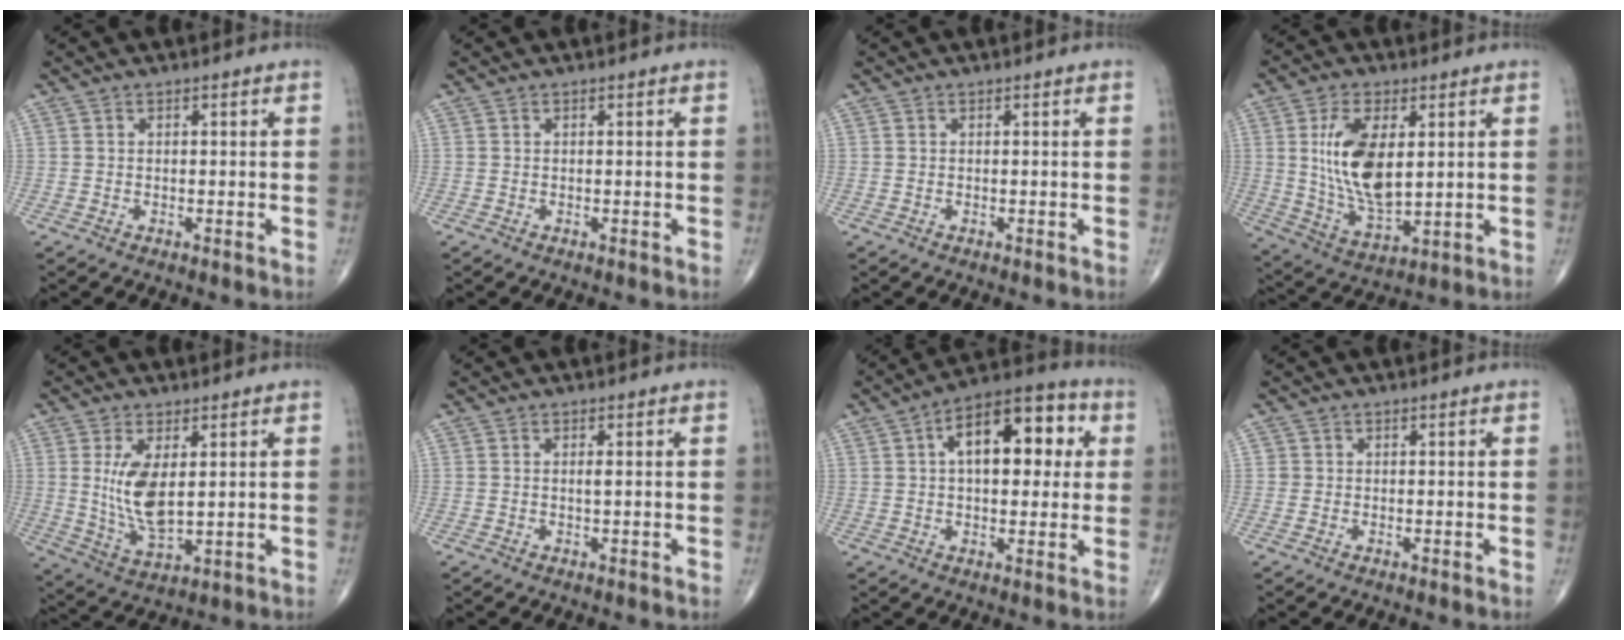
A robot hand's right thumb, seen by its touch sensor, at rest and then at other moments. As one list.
[{"total": 0.0}, {"total": 0.0}, {"total": 14.3, "force": [2.7, 7.0, 12.1], "torque": [-0.224, -0.022, 0.061]}, {"total": 9.7, "force": [1.7, 4.4, 8.5], "torque": [-0.163, -0.023, 0.045]}, {"total": 0.8, "force": [0.1, 0.1, 0.8], "torque": [-0.020, -0.002, 0.000]}, {"total": 15.9, "force": [3.7, 8.3, 13.1], "torque": [-0.156, 0.024, 0.047]}, {"total": 0.8, "force": [0.0, 0.8, 0.0], "torque": [0.006, 0.004, -0.001]}]